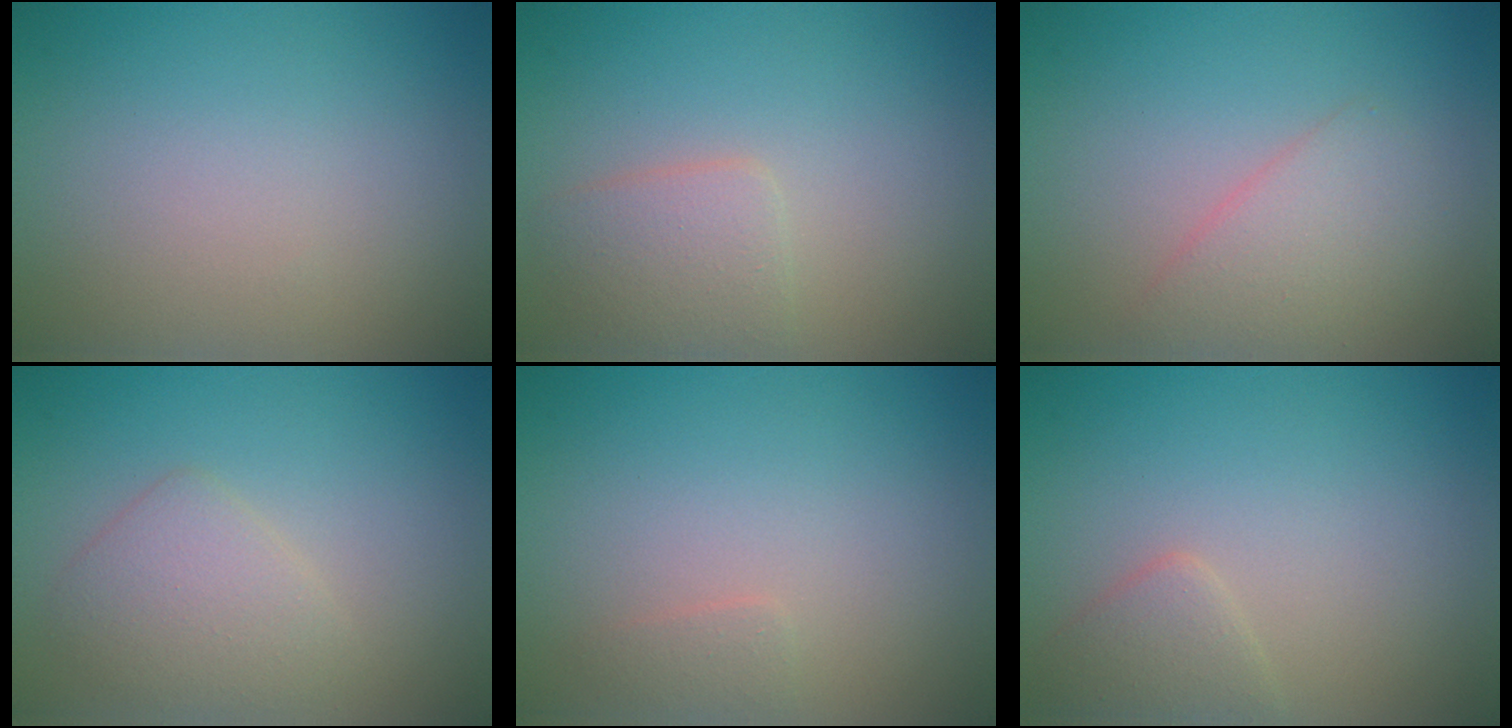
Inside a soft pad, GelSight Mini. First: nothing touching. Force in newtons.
{"total": 2.5, "press": 2.5, "slide": 0.1}
{"total": 2.6, "press": 2.6, "slide": 0.1}
{"total": 2.9, "press": 2.9, "slide": 0.2}
{"total": 0.9, "press": 0.9, "slide": 0.0}
{"total": 1.8, "press": 1.8, "slide": 0.0}